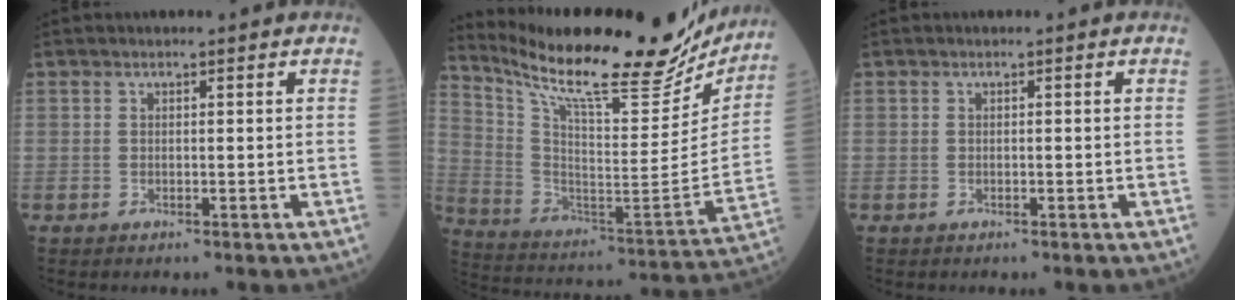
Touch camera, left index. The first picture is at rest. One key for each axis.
{"total": 28.2, "fx": 23.6, "fy": 5.6, "fz": 14.3, "tx": -0.243, "ty": -0.048, "tz": 0.340}
{"total": 0.0}